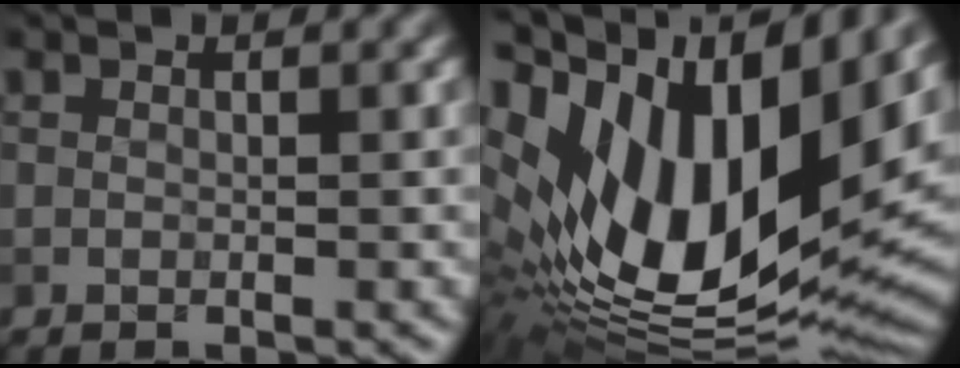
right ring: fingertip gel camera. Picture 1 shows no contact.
{"total": 18.4, "force": [4.2, 8.9, 15.5], "torque": [-0.295, 0.010, 0.067]}